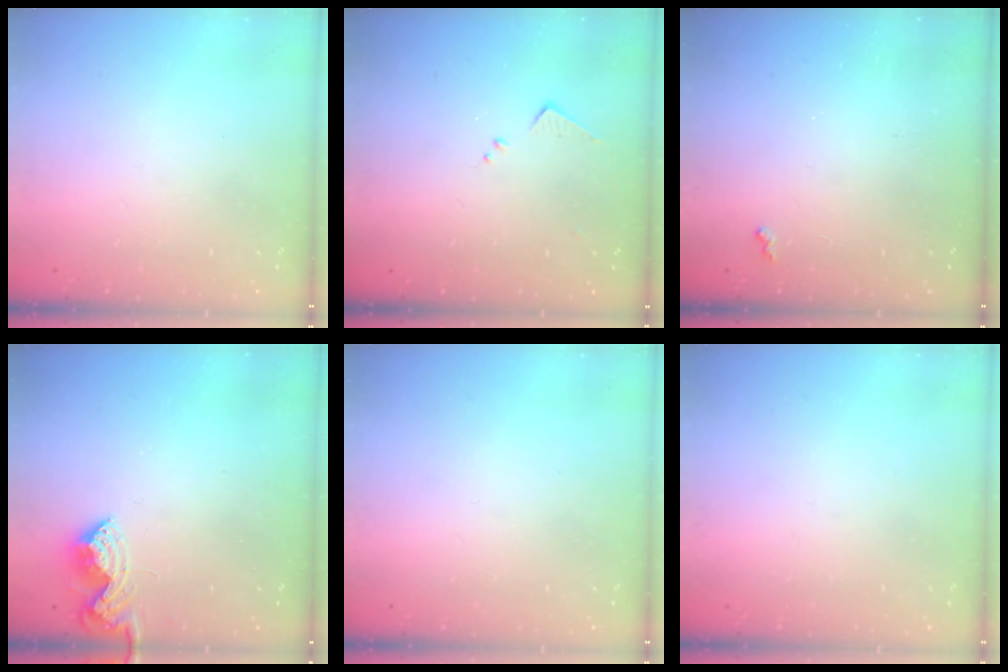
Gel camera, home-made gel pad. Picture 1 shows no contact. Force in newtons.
{"total": 5.9, "press": 5.8, "slide": 0.7}
{"total": 1.9, "press": 1.9, "slide": 0.5}
{"total": 9.4, "press": 9.4, "slide": 0.3}
{"total": 0.0}
{"total": 0.0}